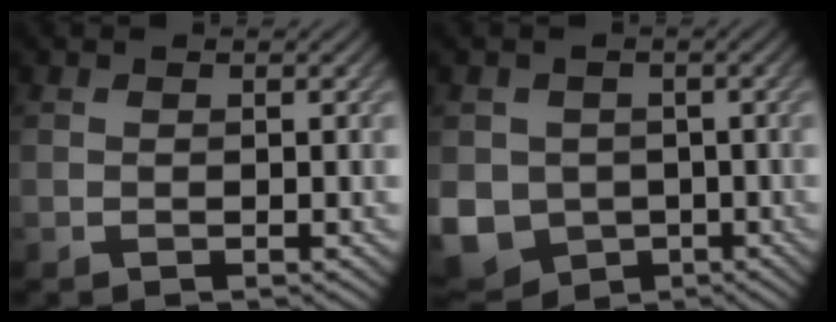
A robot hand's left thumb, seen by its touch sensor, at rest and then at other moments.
{"total": 8.1, "force": [-1.7, 7.1, 3.5], "torque": [-0.100, -0.032, -0.039]}